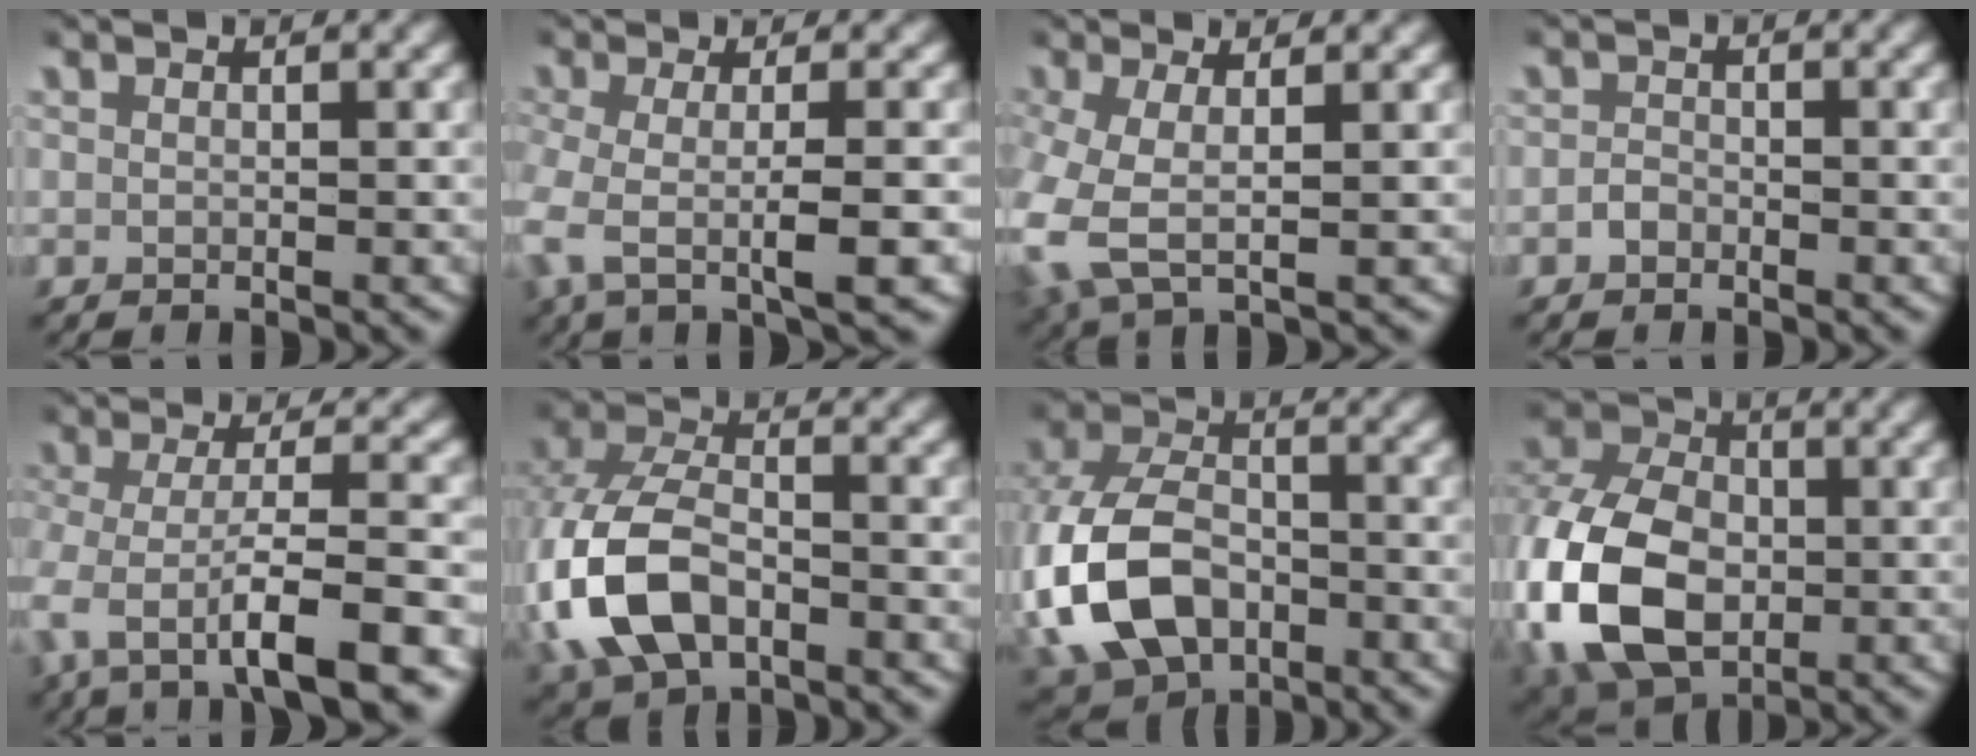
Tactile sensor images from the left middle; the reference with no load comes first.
{"total": 4.8, "force": [0.2, 1.8, 4.5], "torque": [-0.102, 0.000, 0.002]}
{"total": 6.6, "force": [-0.6, 4.8, 4.5], "torque": [-0.138, -0.022, -0.003]}
{"total": 1.0, "force": [-0.7, 0.7, 0.1], "torque": [-0.005, -0.003, -0.015]}
{"total": 6.1, "force": [-1.9, 2.3, 5.3], "torque": [-0.116, -0.013, -0.026]}
{"total": 9.3, "force": [-1.7, 6.6, 6.3], "torque": [-0.181, -0.028, -0.016]}
{"total": 11.6, "force": [-2.2, 8.9, 7.1], "torque": [-0.185, -0.043, -0.022]}
{"total": 12.9, "force": [-2.0, 9.9, 8.0], "torque": [-0.204, -0.047, -0.012]}